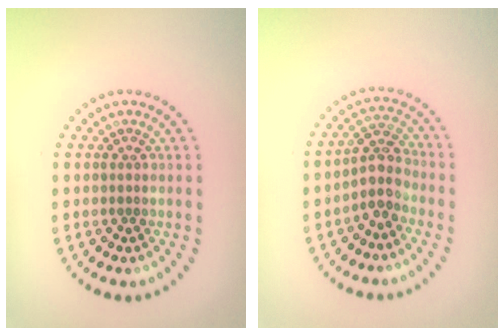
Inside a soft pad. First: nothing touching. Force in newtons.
{"total": 2.9, "press": 2.3, "slide": 1.8}